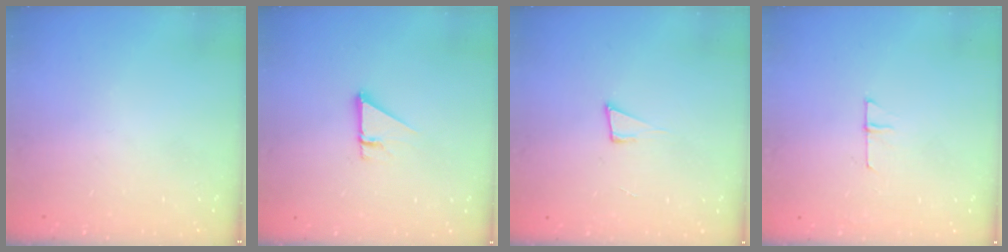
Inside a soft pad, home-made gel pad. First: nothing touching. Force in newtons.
{"total": 2.7, "press": 2.7, "slide": 0.2}
{"total": 5.7, "press": 4.5, "slide": 3.4}
{"total": 4.5, "press": 4.5, "slide": 0.4}